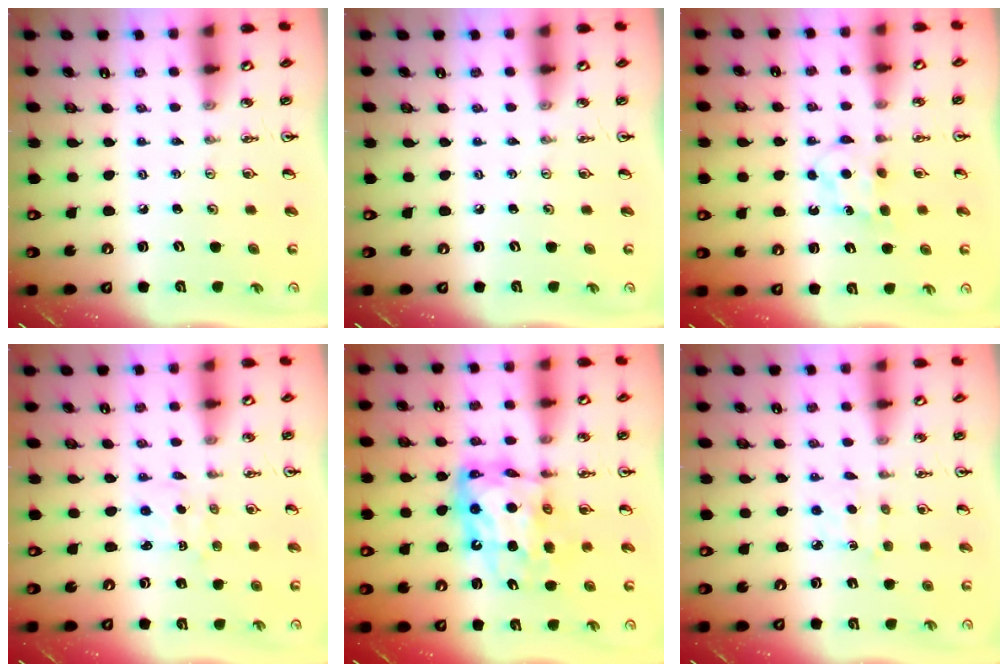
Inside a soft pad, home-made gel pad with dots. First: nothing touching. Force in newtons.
{"total": 0.0}
{"total": 5.3, "press": 5.2, "slide": 0.6}
{"total": 1.8, "press": 1.7, "slide": 0.3}
{"total": 13.2, "press": 13.1, "slide": 1.1}
{"total": 4.2, "press": 4.2, "slide": 0.6}